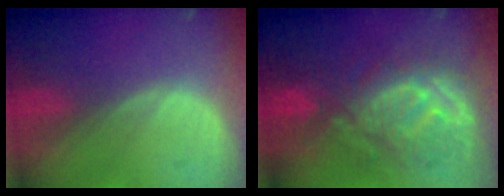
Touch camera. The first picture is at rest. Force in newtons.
{"total": 10.0, "press": 9.8, "slide": 1.4}